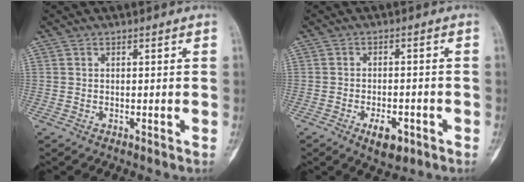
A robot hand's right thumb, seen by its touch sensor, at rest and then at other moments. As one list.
[{"total": 5.5, "force": [-2.7, 2.7, 4.0], "torque": [-0.056, 0.009, -0.035]}]